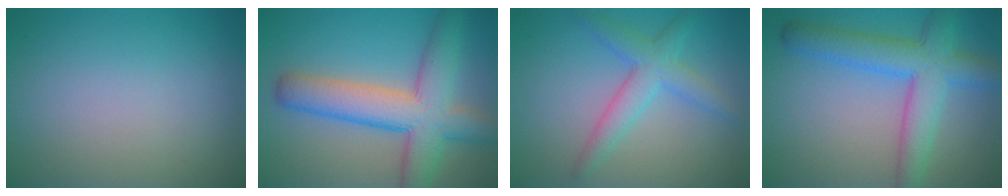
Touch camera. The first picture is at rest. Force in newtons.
{"total": 8.5, "press": 8.5, "slide": 0.2}
{"total": 3.7, "press": 3.7, "slide": 0.1}
{"total": 6.3, "press": 6.3, "slide": 0.3}